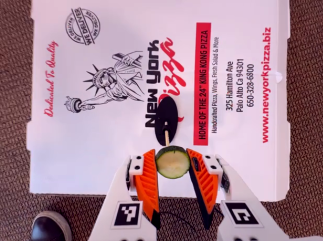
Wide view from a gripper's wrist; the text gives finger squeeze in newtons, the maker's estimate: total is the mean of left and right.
{"total": 8.3, "left": 7.8, "right": 8.7}